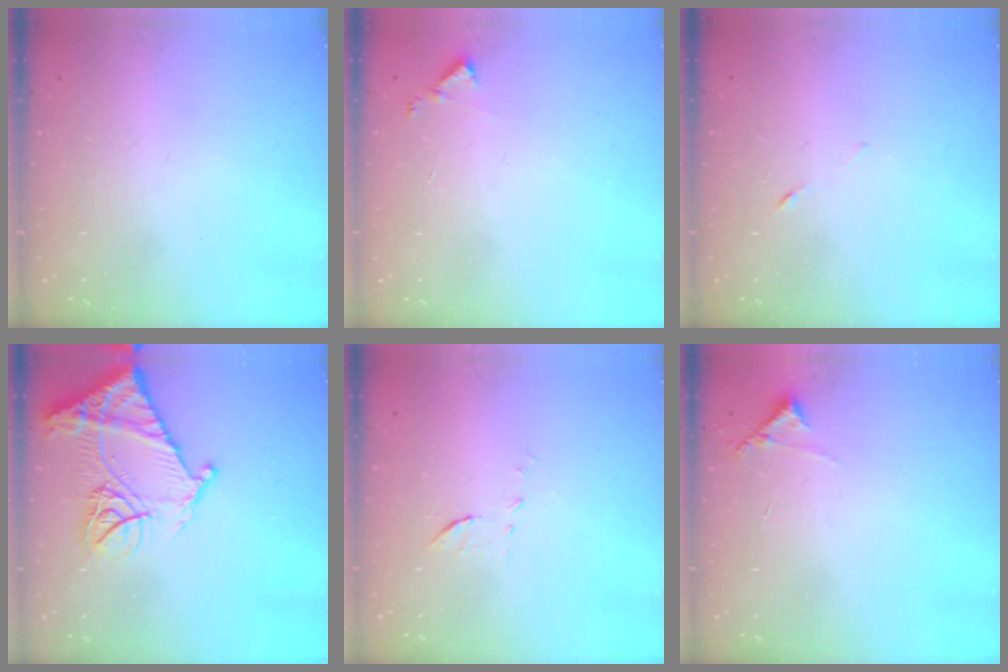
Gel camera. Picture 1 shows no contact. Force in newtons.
{"total": 3.6, "press": 3.6, "slide": 0.3}
{"total": 4.5, "press": 4.5, "slide": 0.6}
{"total": 16.9, "press": 16.8, "slide": 1.5}
{"total": 5.7, "press": 5.6, "slide": 1.3}
{"total": 4.3, "press": 4.3, "slide": 0.2}